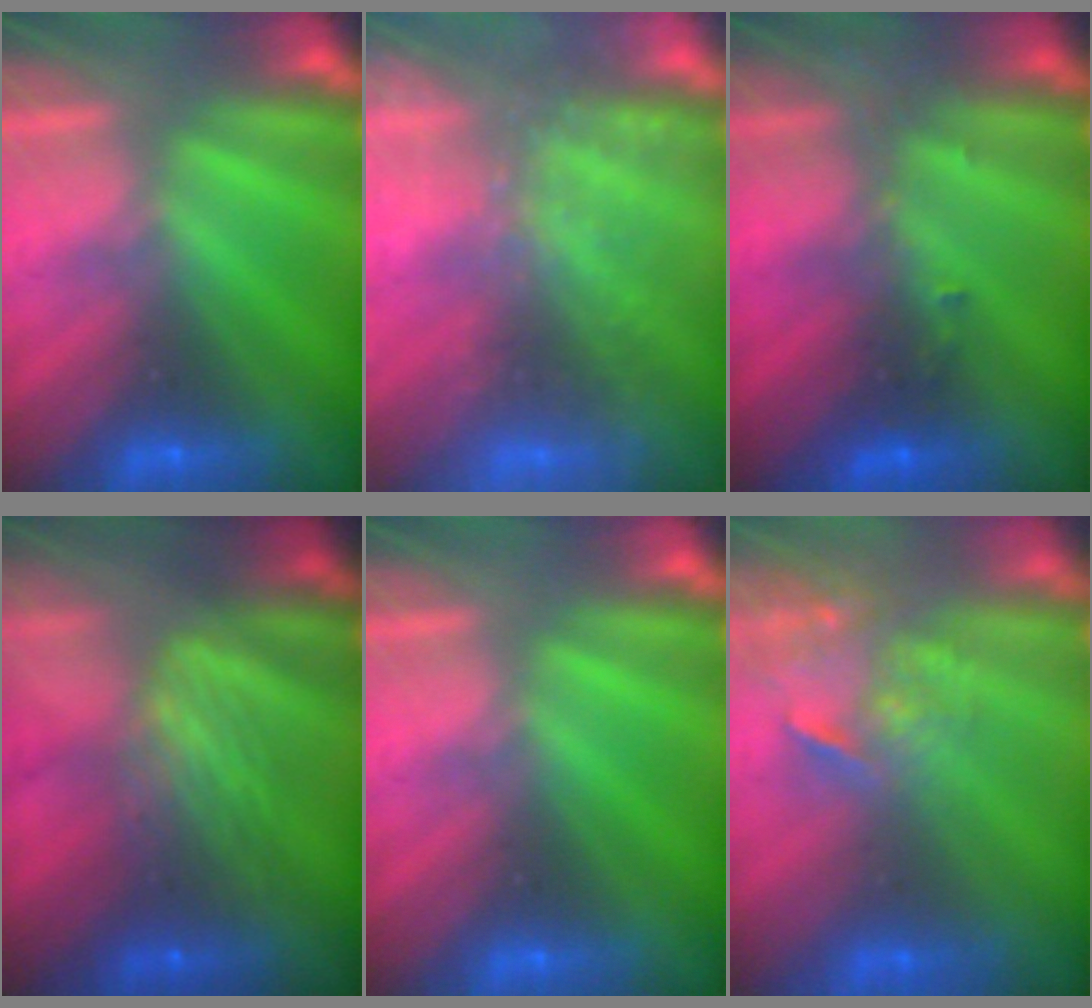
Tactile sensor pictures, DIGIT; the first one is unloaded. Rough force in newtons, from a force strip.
{"total": 9.0}
{"total": 2.7}
{"total": 10.8}
{"total": 0.0}
{"total": 3.7}